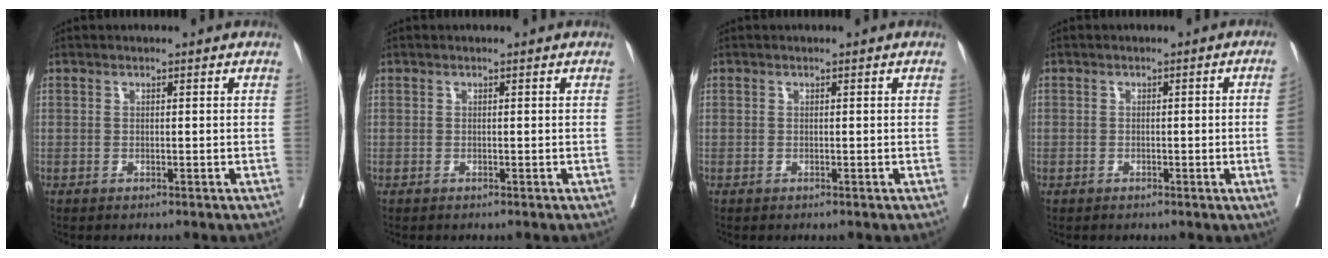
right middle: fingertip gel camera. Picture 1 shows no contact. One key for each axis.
{"total": 0.0}
{"total": 0.0}
{"total": 3.1, "fx": -0.5, "fy": -0.6, "fz": 3.0, "tx": -0.039, "ty": 0.003, "tz": -0.003}